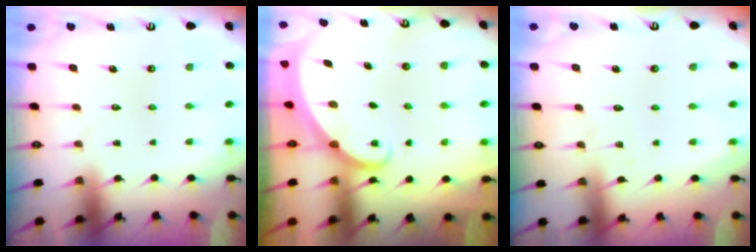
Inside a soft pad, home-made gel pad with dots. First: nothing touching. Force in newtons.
{"total": 1.6, "press": 1.6, "slide": 0.0}
{"total": 2.3, "press": 2.3, "slide": 0.3}